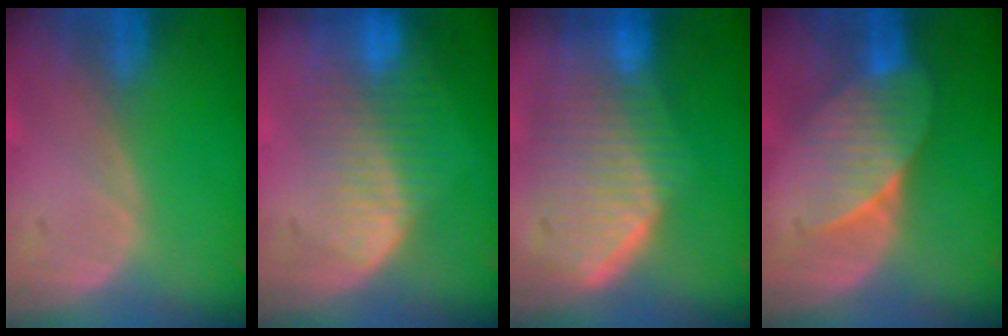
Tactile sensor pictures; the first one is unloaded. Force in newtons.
{"total": 8.6, "press": 7.4, "slide": 4.4}
{"total": 10.0, "press": 9.0, "slide": 4.4}
{"total": 7.2, "press": 6.8, "slide": 2.4}